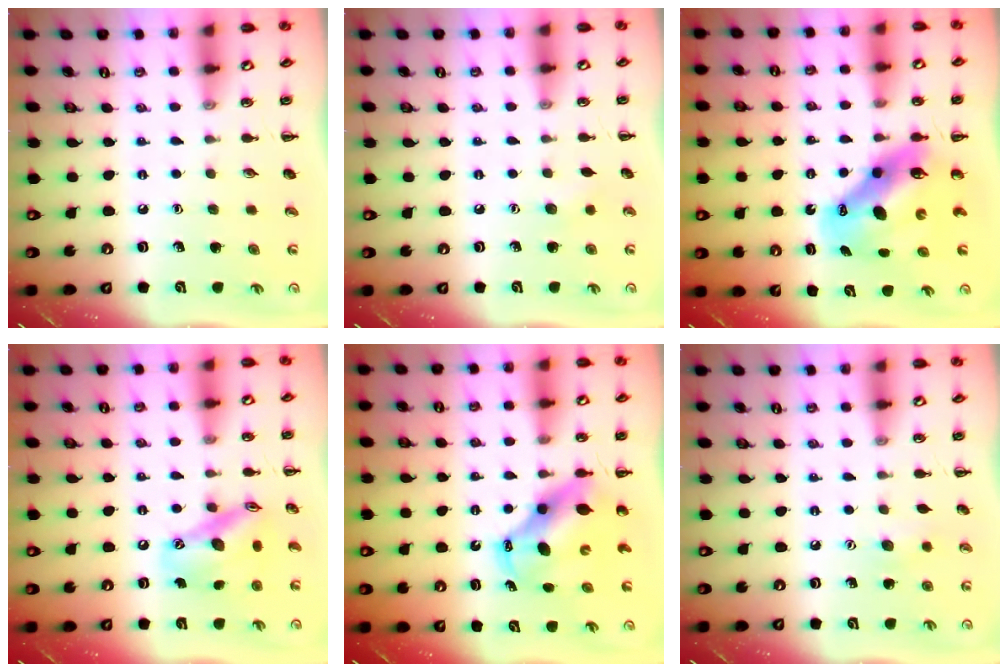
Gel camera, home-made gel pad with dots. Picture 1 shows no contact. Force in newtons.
{"total": 5.0, "press": 4.9, "slide": 1.0}
{"total": 11.5, "press": 11.1, "slide": 2.9}
{"total": 14.0, "press": 13.7, "slide": 3.0}
{"total": 7.4, "press": 7.2, "slide": 1.7}
{"total": 6.3, "press": 6.1, "slide": 1.4}